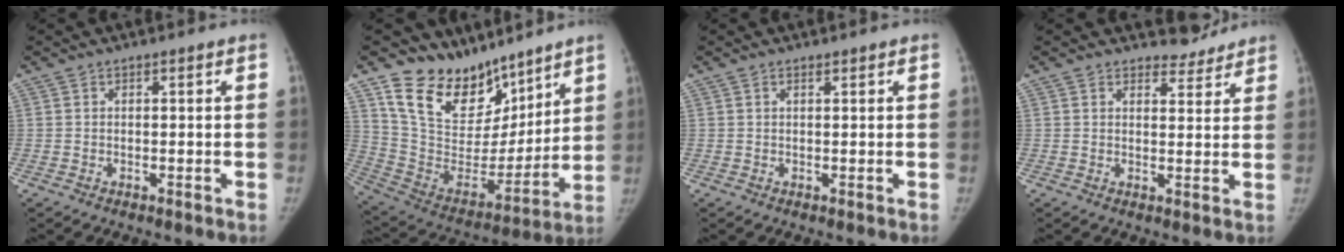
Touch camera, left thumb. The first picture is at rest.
{"total": 19.2, "force": [15.0, 10.3, 6.1], "torque": [-0.049, -0.097, 0.274]}
{"total": 0.6, "force": [0.5, 0.2, 0.3], "torque": [-0.008, -0.002, 0.008]}
{"total": 3.9, "force": [3.6, 1.5, -0.1], "torque": [0.021, -0.032, 0.046]}